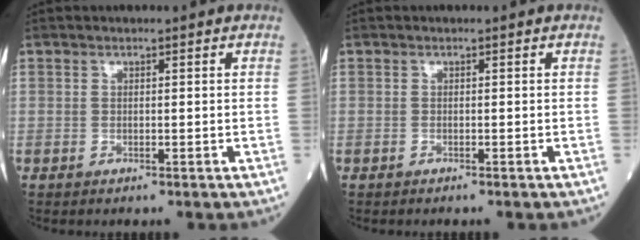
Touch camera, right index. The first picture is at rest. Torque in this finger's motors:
{"motor_torque": [0.17, 0.02, 0.05, 0.01]}